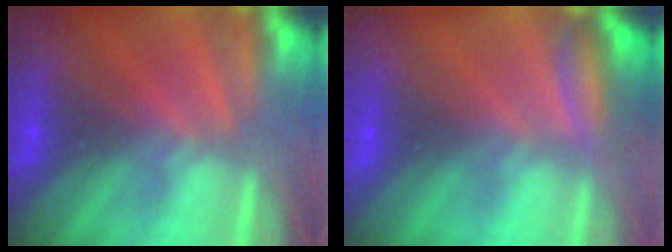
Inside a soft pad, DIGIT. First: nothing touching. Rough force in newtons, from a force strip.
{"total": 2.8}